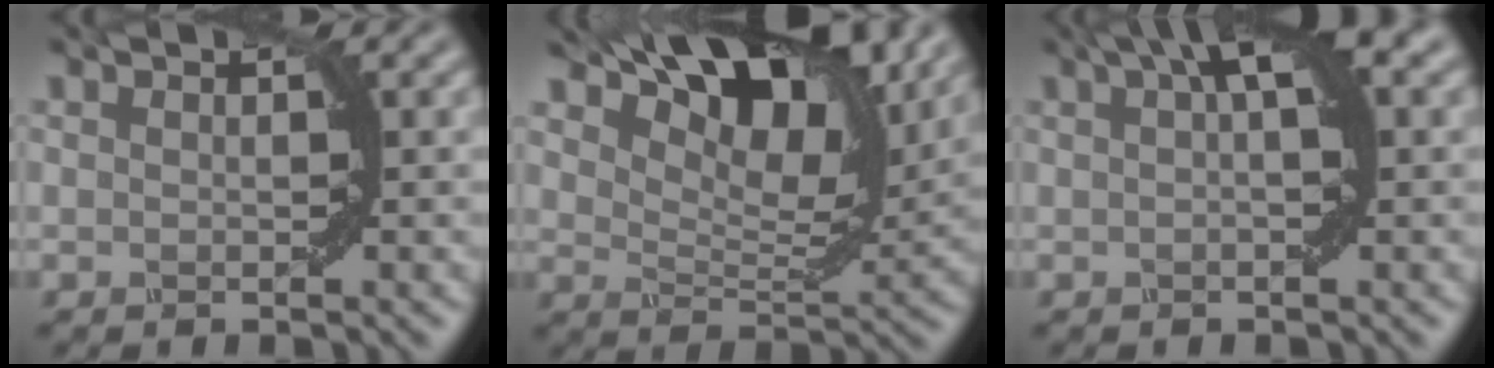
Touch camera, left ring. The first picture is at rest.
{"total": 12.7, "force": [8.7, 4.9, 7.9], "torque": [-0.126, 0.017, 0.139]}
{"total": 4.8, "force": [1.8, 1.1, 4.3], "torque": [-0.056, 0.017, 0.025]}